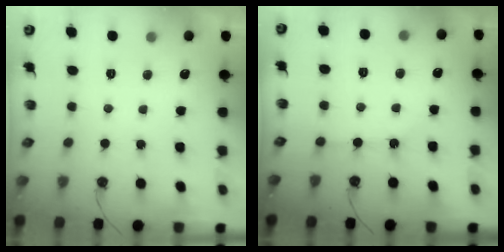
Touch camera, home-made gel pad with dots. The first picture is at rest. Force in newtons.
{"total": 5.5, "press": 5.4, "slide": 0.9}